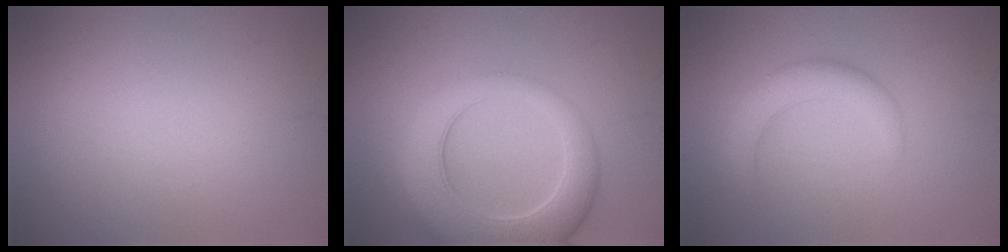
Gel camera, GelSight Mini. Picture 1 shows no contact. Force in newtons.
{"total": 7.3, "press": 7.2, "slide": 0.9}
{"total": 2.9, "press": 2.9, "slide": 0.3}